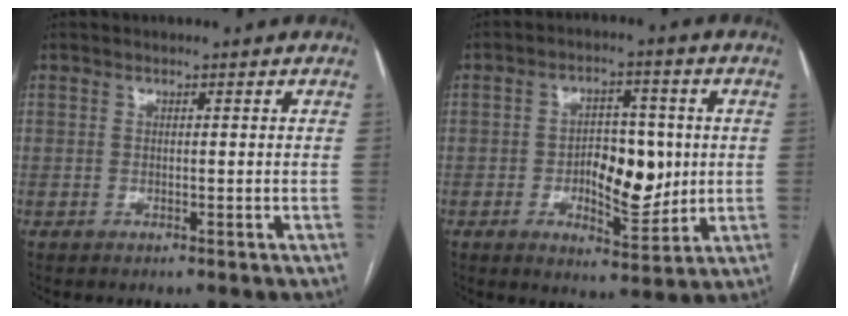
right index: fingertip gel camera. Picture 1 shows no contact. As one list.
[{"total": 9.4, "force": [-0.5, 4.5, 8.2], "torque": [-0.125, 0.011, 0.000]}]